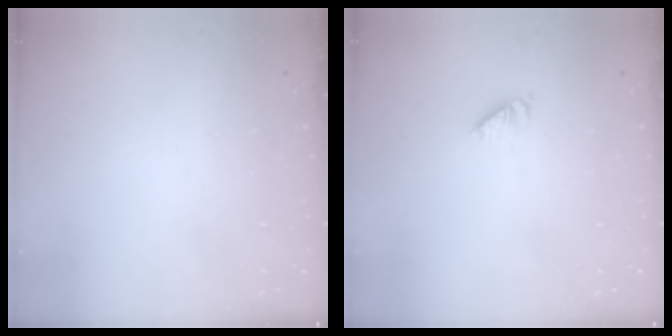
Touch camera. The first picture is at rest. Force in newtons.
{"total": 2.8, "press": 2.8, "slide": 0.5}